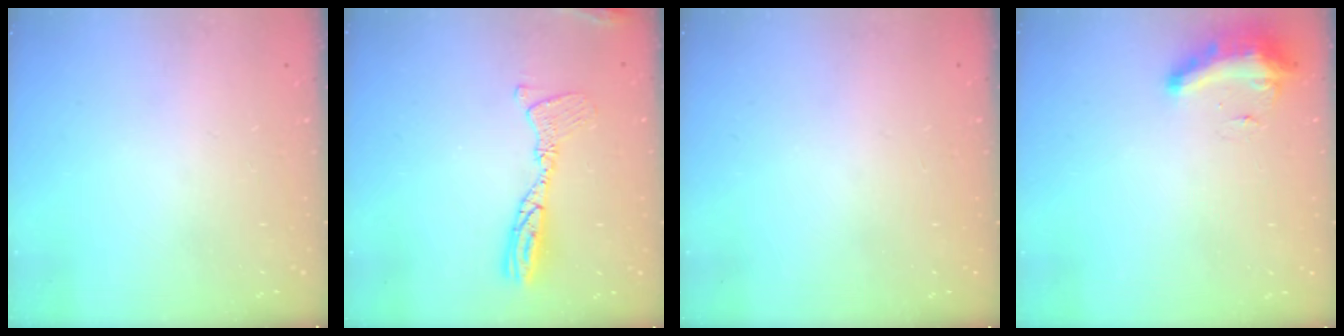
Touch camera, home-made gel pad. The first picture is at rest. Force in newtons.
{"total": 12.4, "press": 12.4, "slide": 1.1}
{"total": 0.0}
{"total": 9.2, "press": 9.1, "slide": 0.5}